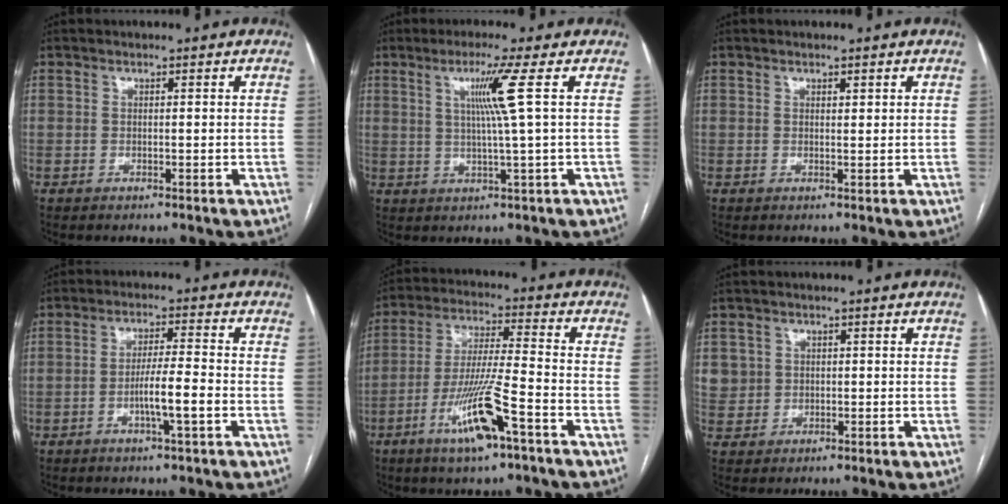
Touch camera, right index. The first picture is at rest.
{"total": 6.2, "force": [1.7, -2.0, 5.6], "torque": [-0.109, -0.004, 0.037]}
{"total": 0.7, "force": [0.5, 0.2, 0.5], "torque": [-0.007, -0.003, 0.007]}
{"total": 5.7, "force": [-1.9, 0.0, 5.3], "torque": [-0.098, -0.002, -0.035]}
{"total": 12.0, "force": [-6.0, 0.8, 10.4], "torque": [-0.202, -0.013, -0.110]}
{"total": 3.2, "force": [1.0, 3.1, 0.1], "torque": [0.010, 0.006, 0.020]}